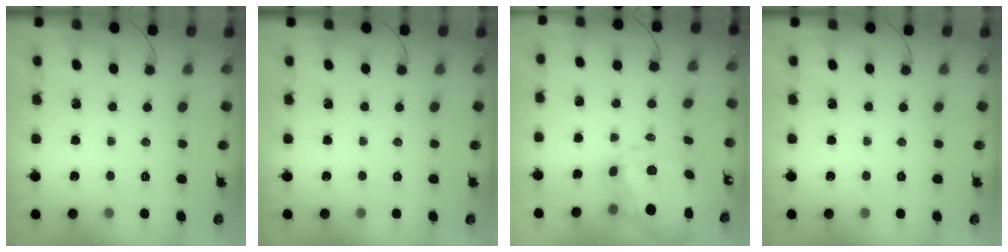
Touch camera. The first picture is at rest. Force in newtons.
{"total": 0.0}
{"total": 12.9, "press": 12.5, "slide": 3.3}
{"total": 0.0}